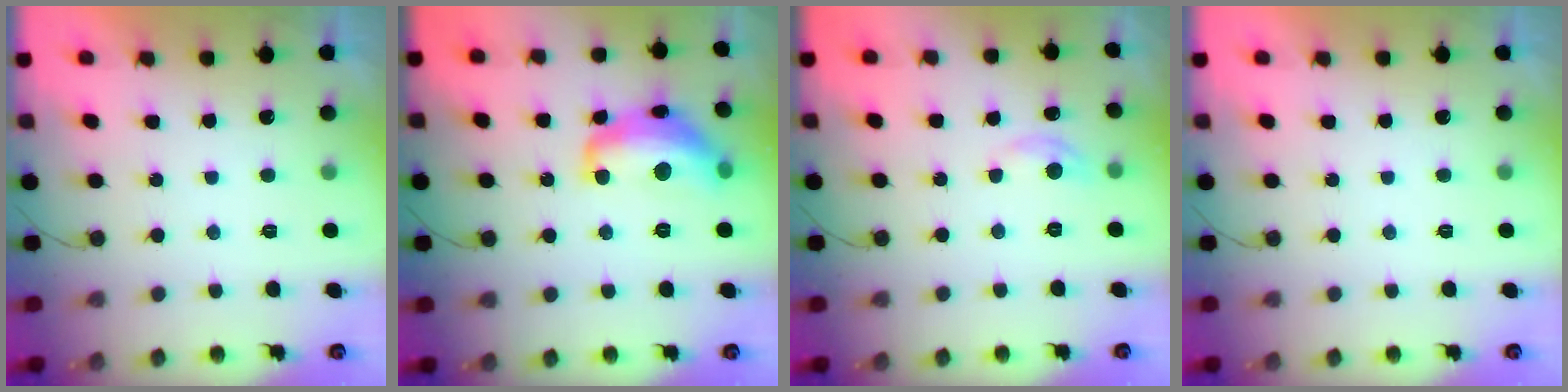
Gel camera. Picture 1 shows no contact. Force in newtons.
{"total": 14.5, "press": 14.5, "slide": 0.8}
{"total": 6.1, "press": 6.0, "slide": 0.9}
{"total": 0.0}